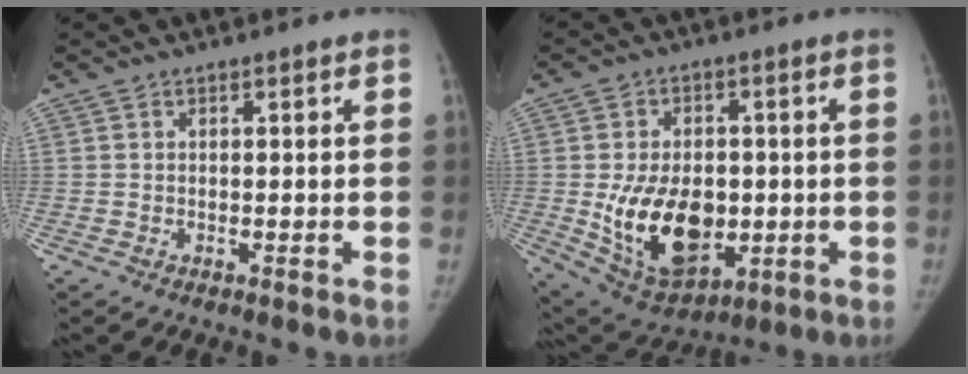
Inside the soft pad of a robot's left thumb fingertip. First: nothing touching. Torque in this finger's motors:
{"motor_torque": [0.97, 2.15, 0.76, -0.98, 0.11]}